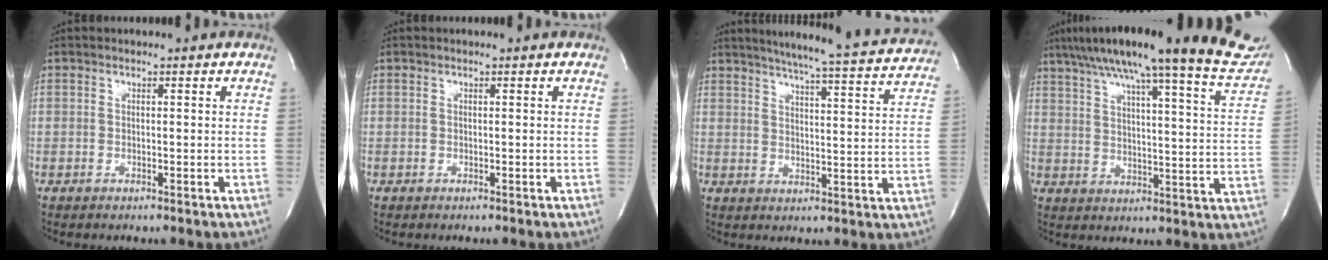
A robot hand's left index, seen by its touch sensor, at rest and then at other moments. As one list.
[{"total": 0.0}, {"total": 21.5, "force": [19.8, 0.5, 8.5], "torque": [-0.131, -0.039, 0.239]}, {"total": 28.5, "force": [23.5, 2.4, 16.0], "torque": [-0.235, -0.020, 0.295]}]